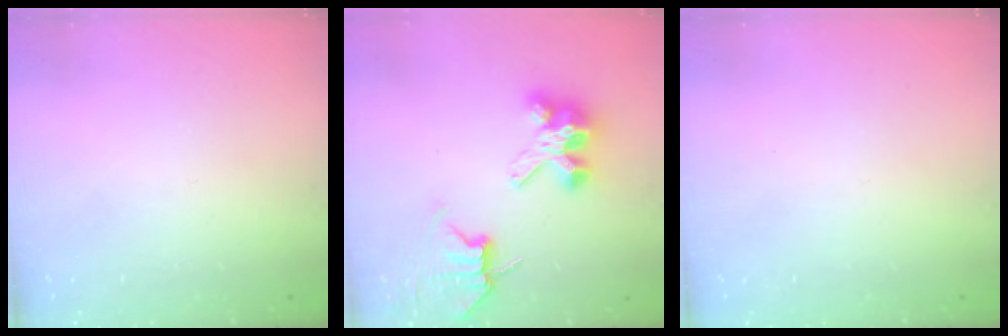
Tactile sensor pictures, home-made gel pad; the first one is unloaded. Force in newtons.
{"total": 7.2, "press": 7.2, "slide": 0.6}
{"total": 0.0}